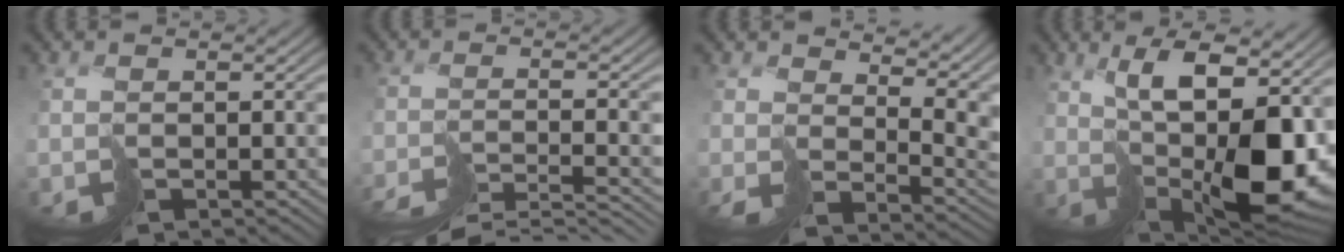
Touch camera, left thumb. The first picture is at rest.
{"total": 7.4, "force": [-6.6, -0.2, 3.3], "torque": [-0.040, 0.003, -0.100]}
{"total": 10.7, "force": [5.8, 5.6, 7.0], "torque": [-0.125, -0.011, 0.131]}
{"total": 13.1, "force": [2.9, 5.0, 11.7], "torque": [-0.166, -0.004, 0.065]}